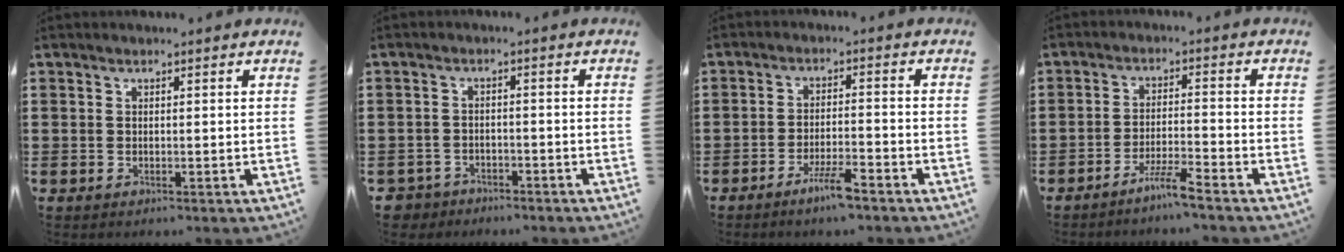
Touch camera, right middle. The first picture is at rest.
{"total": 2.8, "force": [-2.6, 0.9, -0.2], "torque": [-0.012, -0.003, -0.062]}
{"total": 4.5, "force": [-3.2, 0.5, 3.0], "torque": [-0.061, -0.001, -0.060]}
{"total": 4.4, "force": [-3.6, -0.2, 2.4], "torque": [-0.046, -0.003, -0.069]}